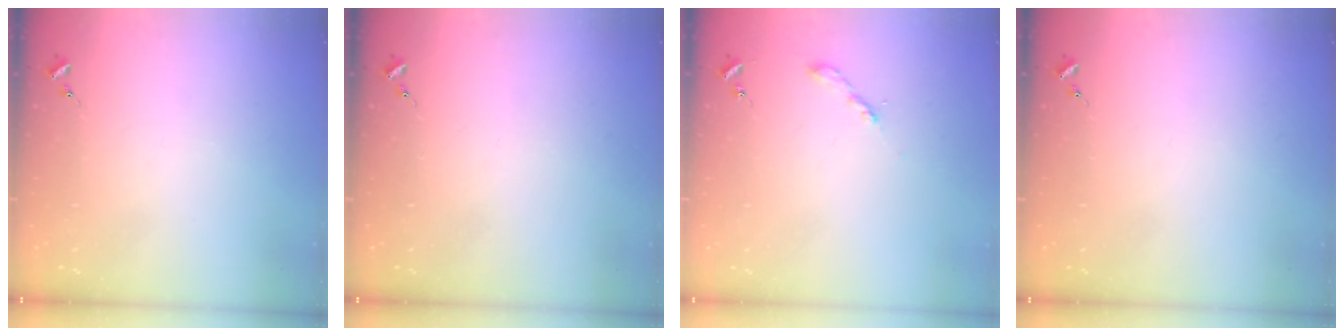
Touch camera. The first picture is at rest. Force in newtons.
{"total": 0.0}
{"total": 2.0, "press": 2.0, "slide": 0.2}
{"total": 0.0}